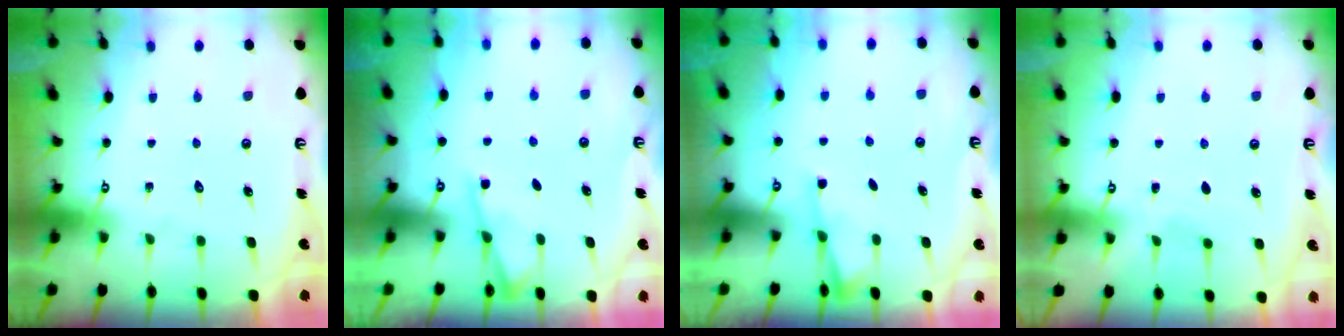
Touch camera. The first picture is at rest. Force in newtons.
{"total": 2.8, "press": 2.8, "slide": 0.3}
{"total": 2.3, "press": 2.2, "slide": 0.4}
{"total": 2.7, "press": 2.7, "slide": 0.2}